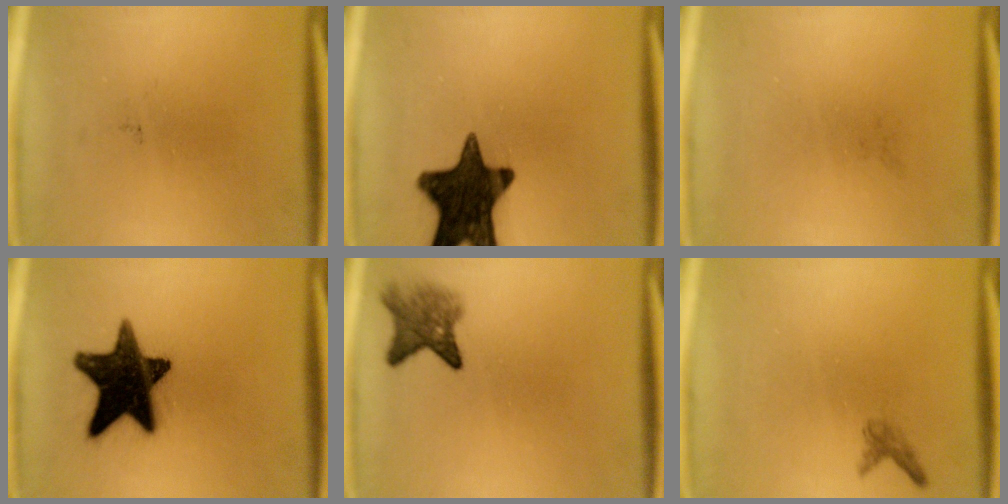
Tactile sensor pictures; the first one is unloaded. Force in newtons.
{"total": 16.3}
{"total": 0.0}
{"total": 17.6}
{"total": 4.3}
{"total": 1.1}